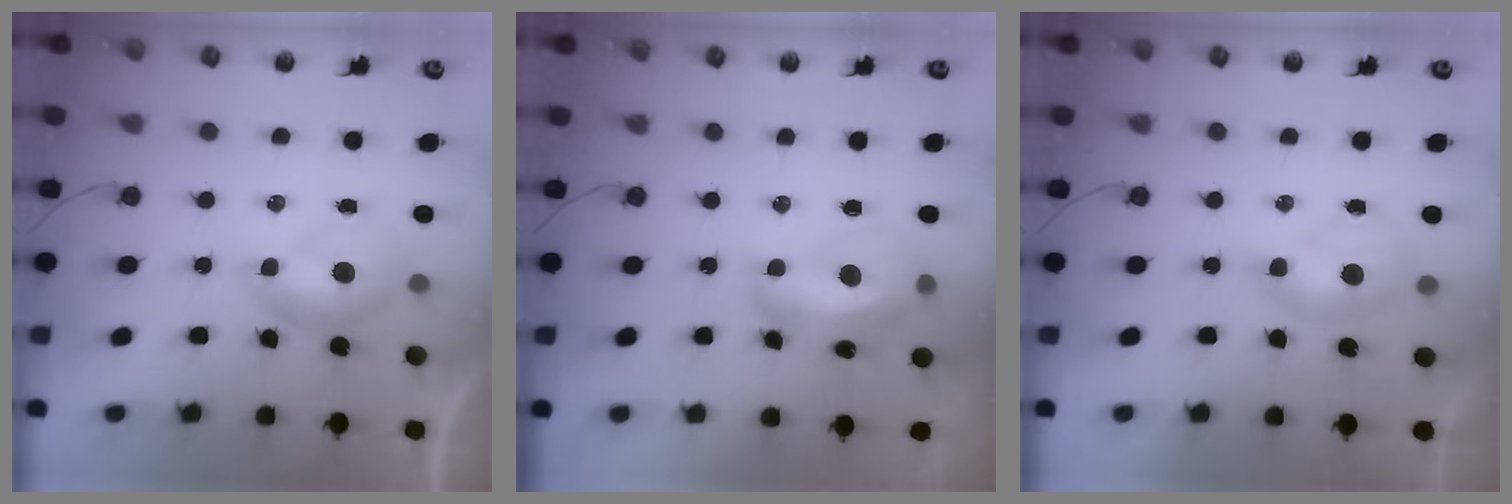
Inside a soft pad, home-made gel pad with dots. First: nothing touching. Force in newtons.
{"total": 8.7, "press": 8.5, "slide": 2.0}
{"total": 1.6, "press": 1.5, "slide": 0.6}